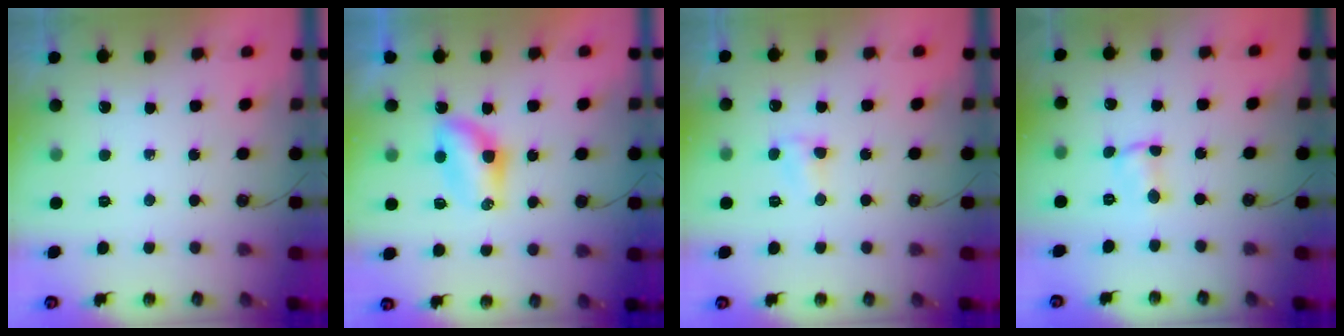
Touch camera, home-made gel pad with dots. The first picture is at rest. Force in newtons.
{"total": 5.8, "press": 5.7, "slide": 0.7}
{"total": 5.1, "press": 5.1, "slide": 0.4}
{"total": 1.3, "press": 1.2, "slide": 0.4}